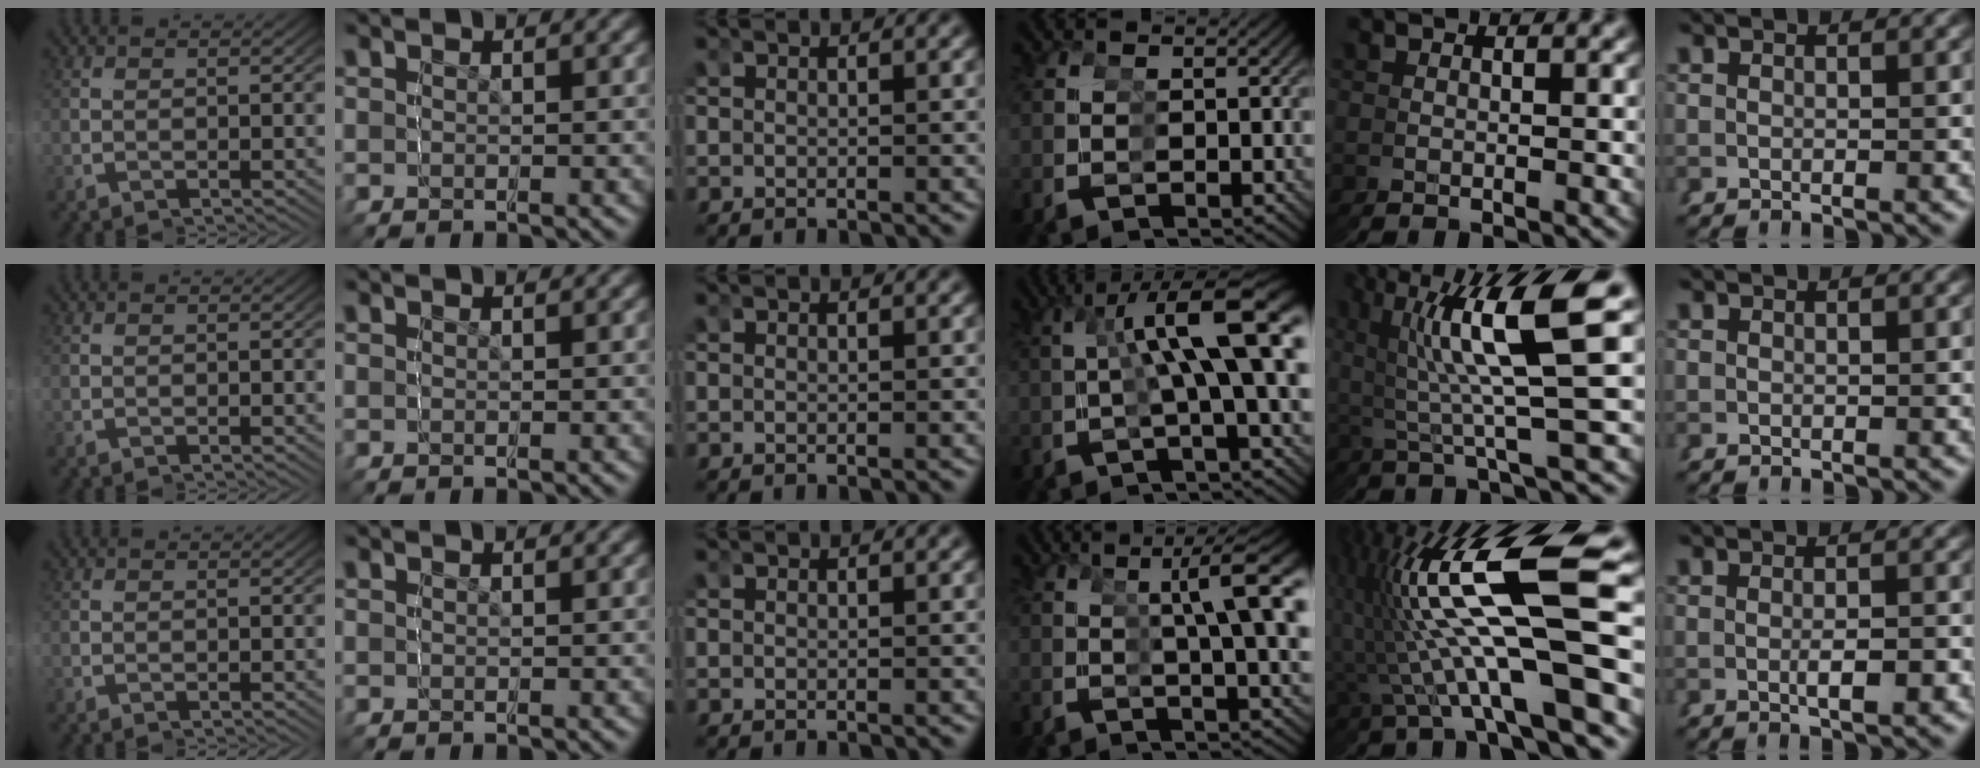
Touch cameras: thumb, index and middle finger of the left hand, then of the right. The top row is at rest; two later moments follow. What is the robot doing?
{"motion": "grasp_and_lifting", "object": "bottle"}